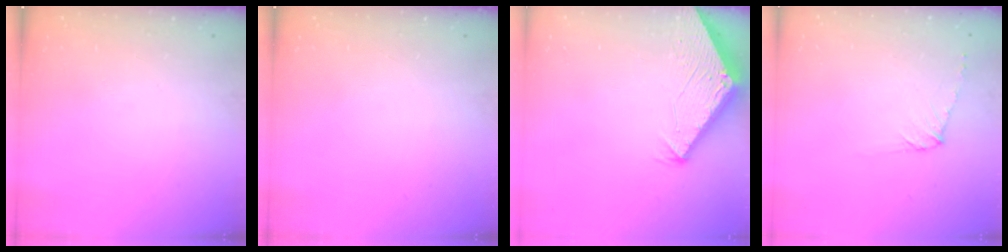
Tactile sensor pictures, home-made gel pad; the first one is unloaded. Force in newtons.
{"total": 0.0}
{"total": 2.9, "press": 2.9, "slide": 0.2}
{"total": 5.6, "press": 5.6, "slide": 0.6}